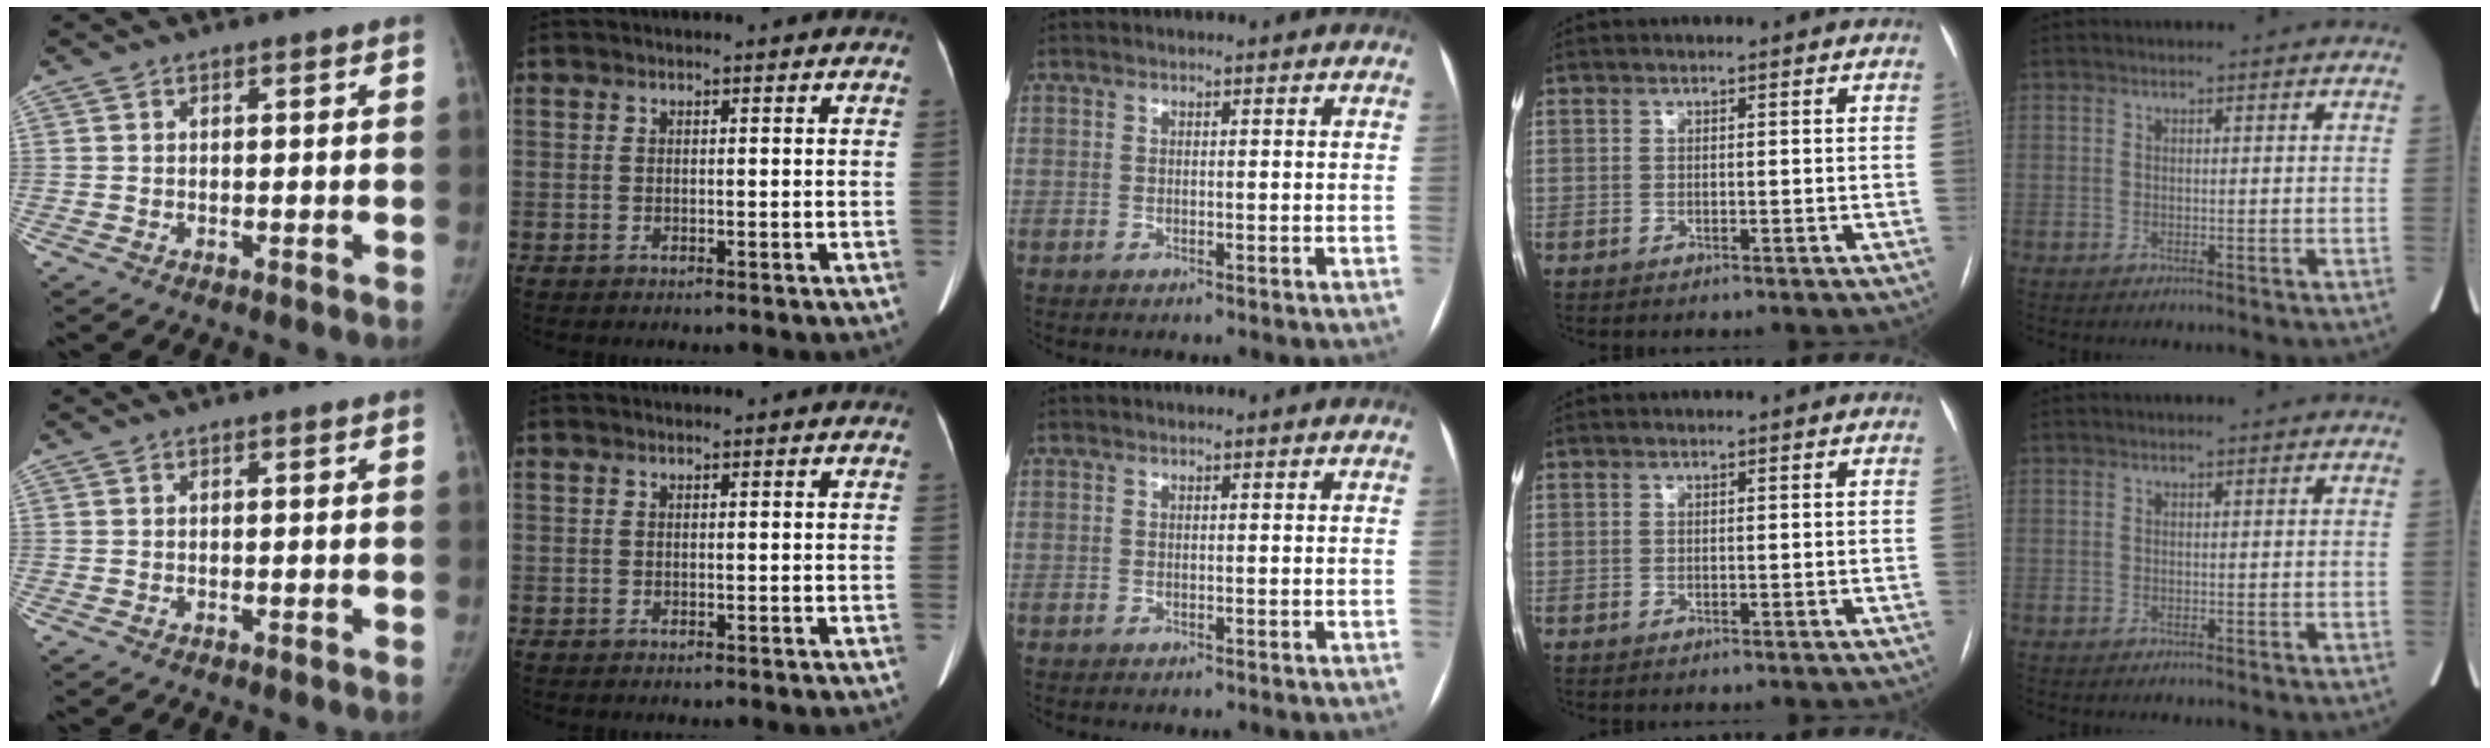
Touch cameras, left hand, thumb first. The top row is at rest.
{}